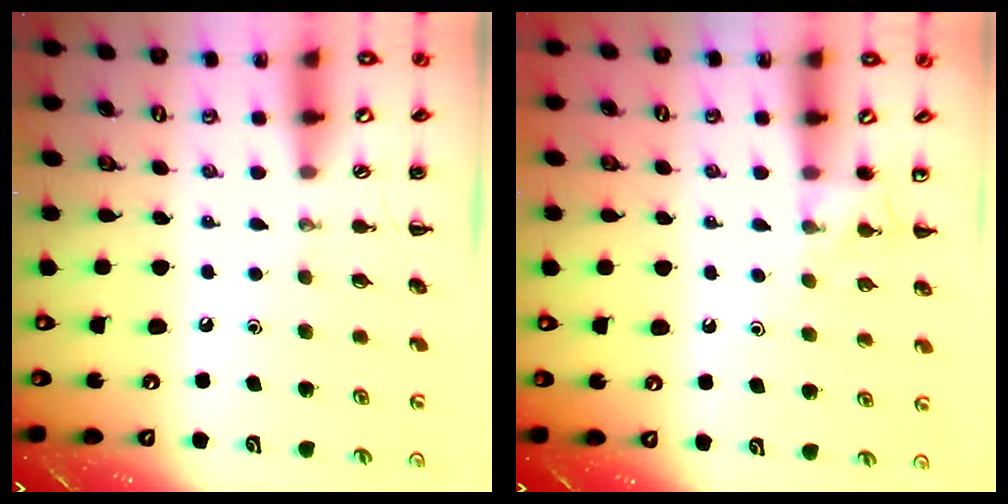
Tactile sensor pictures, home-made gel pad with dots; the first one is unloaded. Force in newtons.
{"total": 5.5, "press": 5.3, "slide": 1.5}